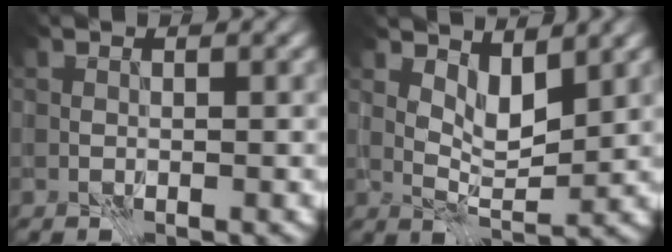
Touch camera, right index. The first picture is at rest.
{"total": 3.2, "force": [2.0, 1.1, 2.2], "torque": [-0.045, -0.010, 0.037]}